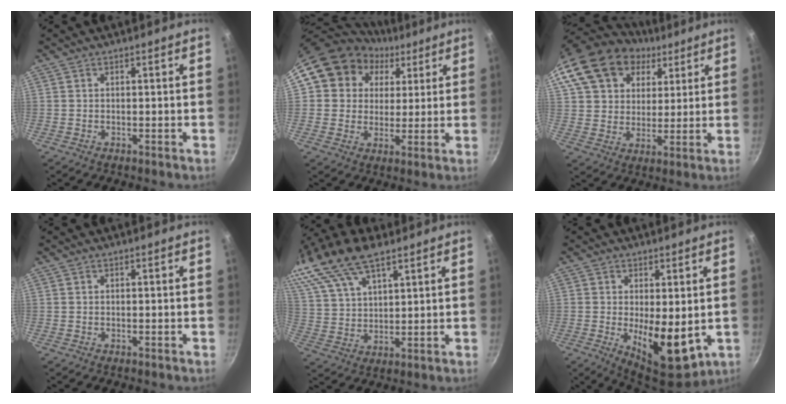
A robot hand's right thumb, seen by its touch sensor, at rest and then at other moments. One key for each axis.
{"total": 14.8, "fx": 6.1, "fy": 12.5, "fz": 5.2, "tx": -0.068, "ty": 0.010, "tz": 0.095}
{"total": 19.9, "fx": 9.1, "fy": 14.8, "fz": 9.8, "tx": -0.169, "ty": 0.012, "tz": 0.159}
{"total": 0.0}
{"total": 18.0, "fx": 11.8, "fy": 8.2, "fz": 10.8, "tx": -0.220, "ty": 0.009, "tz": 0.230}
{"total": 11.1, "fx": -1.0, "fy": 4.9, "fz": 9.9, "tx": -0.132, "ty": -0.023, "tz": 0.000}